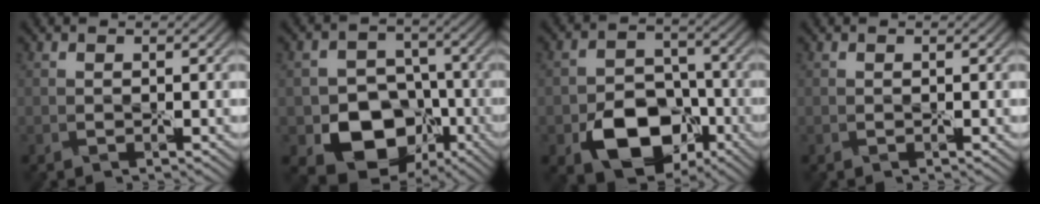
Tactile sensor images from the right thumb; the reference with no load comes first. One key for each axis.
{"total": 10.5, "fx": -4.8, "fy": 7.9, "fz": 5.0, "tx": -0.077, "ty": -0.025, "tz": -0.091}
{"total": 9.4, "fx": -4.6, "fy": 6.3, "fz": 5.2, "tx": -0.089, "ty": -0.009, "tz": -0.082}
{"total": 0.0}